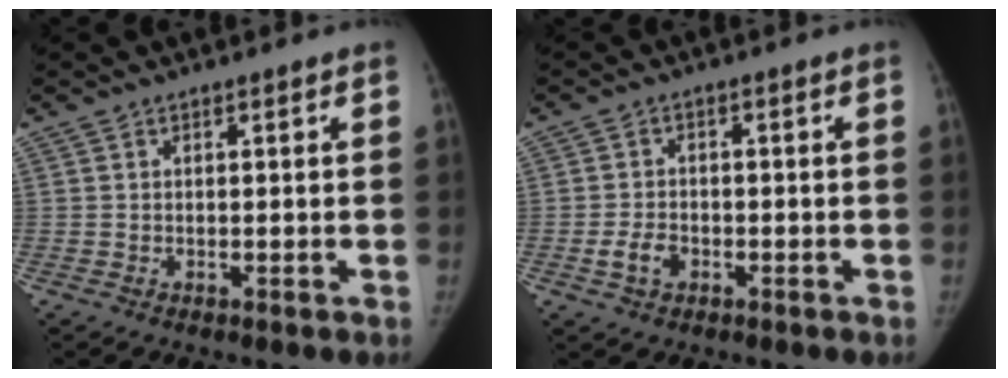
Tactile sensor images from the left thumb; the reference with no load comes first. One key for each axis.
{"total": 3.9, "fx": -1.5, "fy": 2.7, "fz": 2.3, "tx": -0.041, "ty": 0.012, "tz": -0.027}